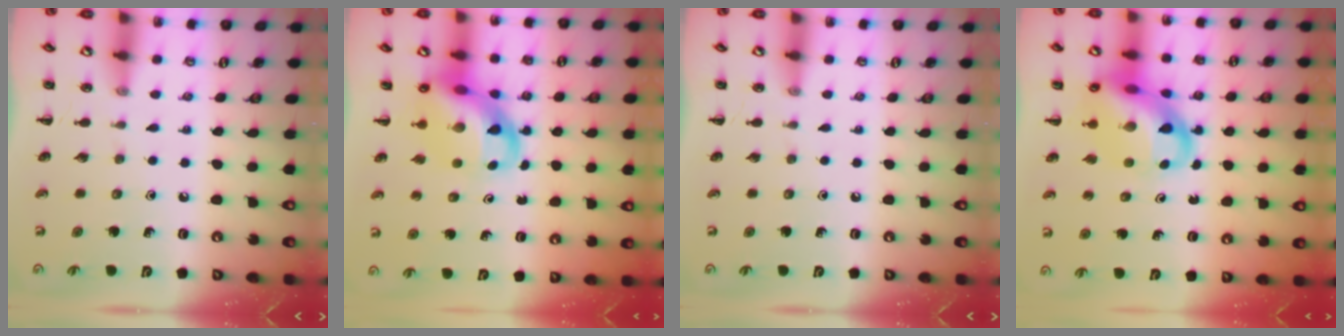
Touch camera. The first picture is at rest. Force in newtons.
{"total": 11.4, "press": 11.0, "slide": 3.0}
{"total": 0.0}
{"total": 14.1, "press": 13.7, "slide": 3.6}